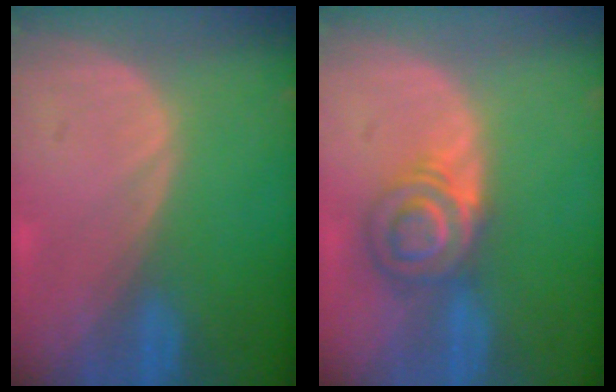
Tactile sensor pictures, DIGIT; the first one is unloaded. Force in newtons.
{"total": 5.9, "press": 5.8, "slide": 0.8}